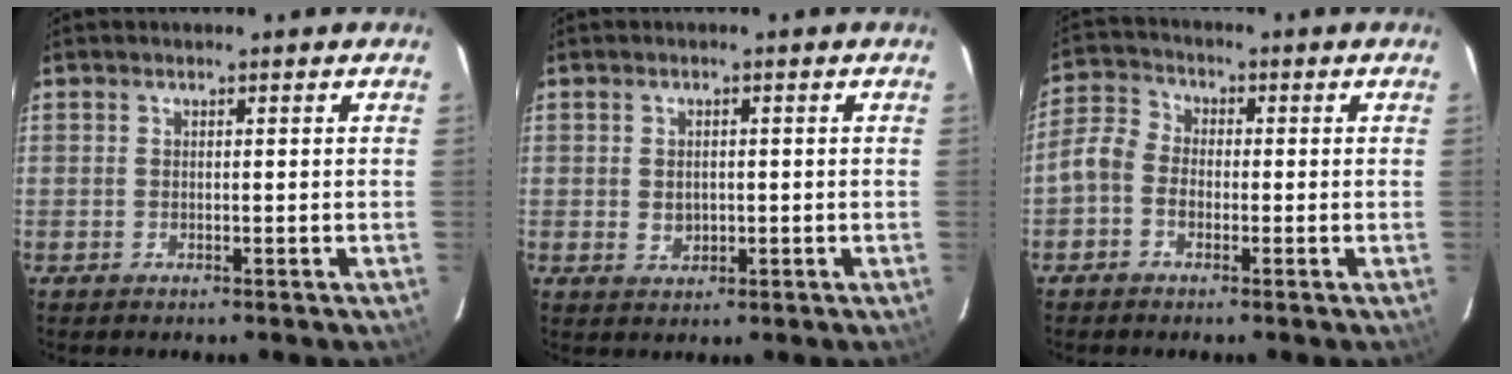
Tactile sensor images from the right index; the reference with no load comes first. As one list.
[{"total": 2.7, "force": [-0.2, 2.3, 1.5], "torque": [-0.023, -0.001, 0.001]}, {"total": 5.2, "force": [-1.8, 4.0, 2.8], "torque": [-0.067, 0.018, -0.045]}]